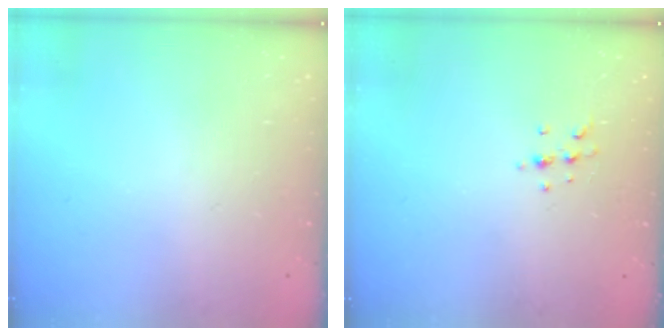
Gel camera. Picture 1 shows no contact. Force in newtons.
{"total": 5.3, "press": 5.1, "slide": 1.5}